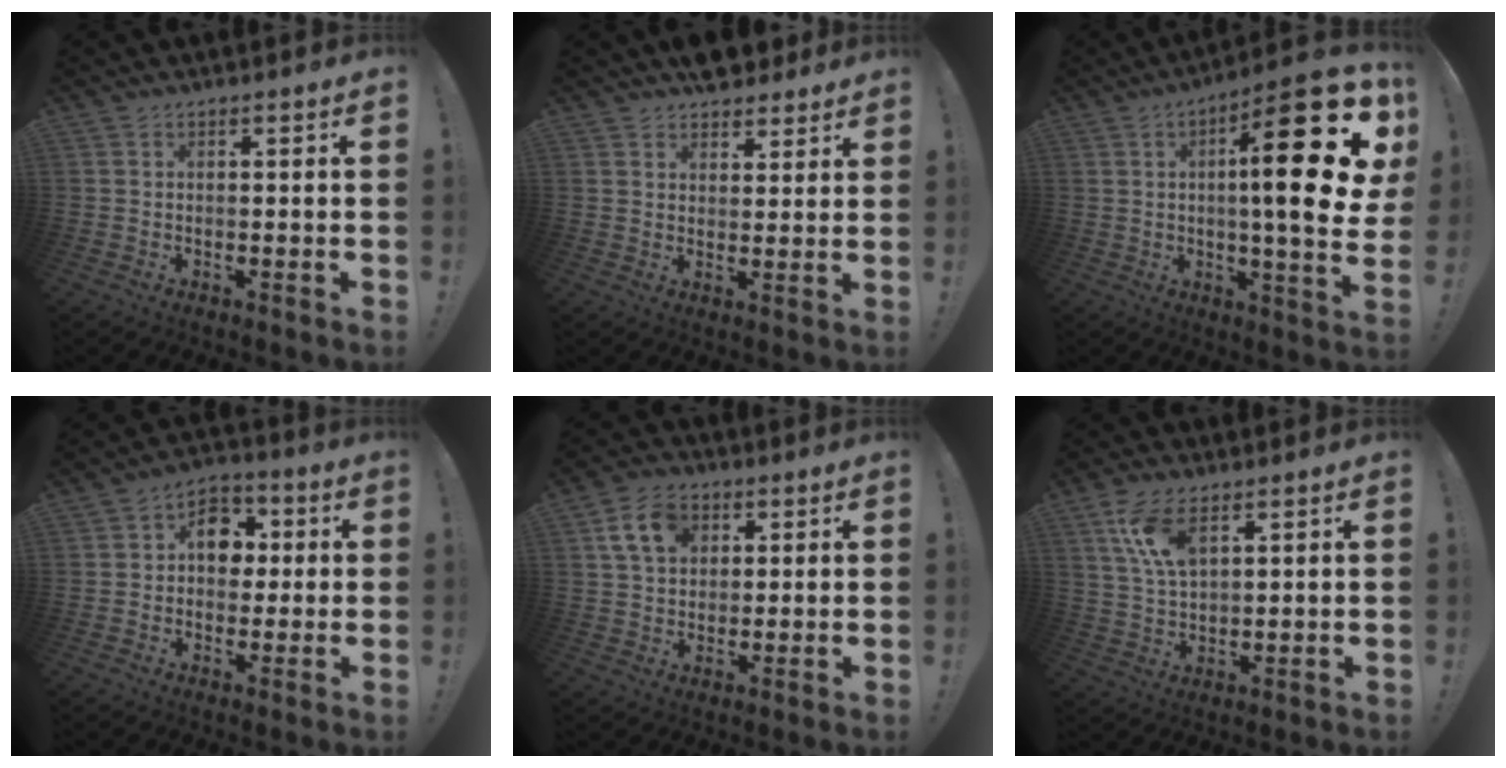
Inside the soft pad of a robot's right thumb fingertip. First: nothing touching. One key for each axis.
{"total": 6.3, "fx": 5.3, "fy": 3.1, "fz": 1.3, "tx": -0.007, "ty": -0.034, "tz": 0.098}
{"total": 27.1, "fx": 4.3, "fy": 6.1, "fz": 26.0, "tx": -0.380, "ty": -0.029, "tz": 0.064}
{"total": 10.5, "fx": 1.0, "fy": 8.3, "fz": 6.3, "tx": -0.082, "ty": 0.015, "tz": 0.021}
{"total": 10.5, "fx": 4.2, "fy": 7.6, "fz": 5.9, "tx": -0.096, "ty": 0.002, "tz": 0.082}
{"total": 9.6, "fx": 5.0, "fy": 4.4, "fz": 7.0, "tx": -0.140, "ty": -0.019, "tz": 0.089}